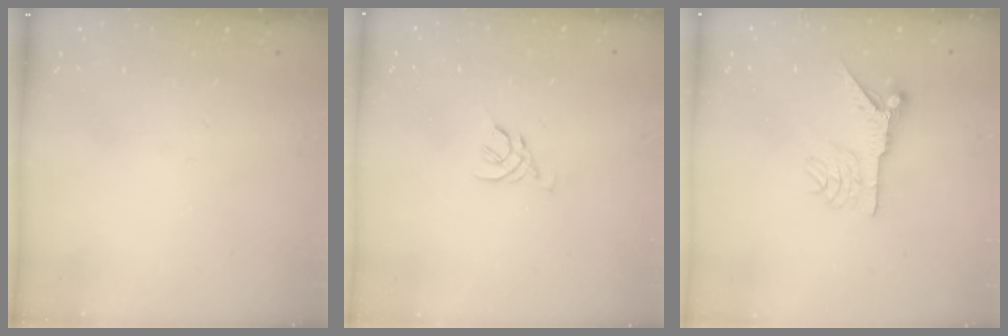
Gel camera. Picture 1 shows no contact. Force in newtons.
{"total": 2.5, "press": 2.5, "slide": 0.7}
{"total": 11.4, "press": 11.4, "slide": 0.8}